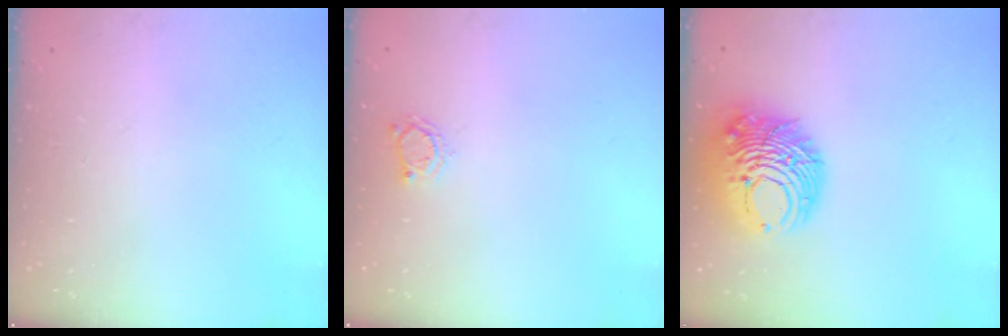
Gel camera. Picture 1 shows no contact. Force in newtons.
{"total": 2.9, "press": 2.9, "slide": 0.3}
{"total": 14.1, "press": 13.9, "slide": 1.9}